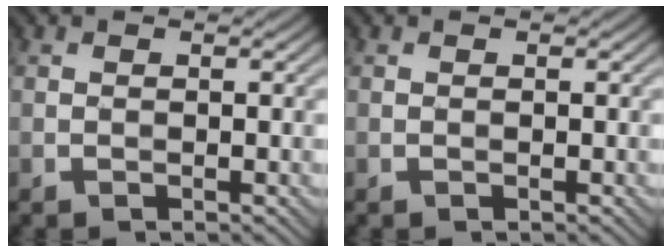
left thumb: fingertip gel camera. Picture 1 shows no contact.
{"total": 0.0}